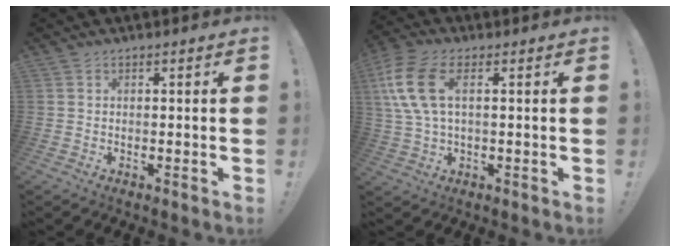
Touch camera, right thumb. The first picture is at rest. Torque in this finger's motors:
{"motor_torque": [1.06, 1.50, 0.18, 0.07, 0.12]}